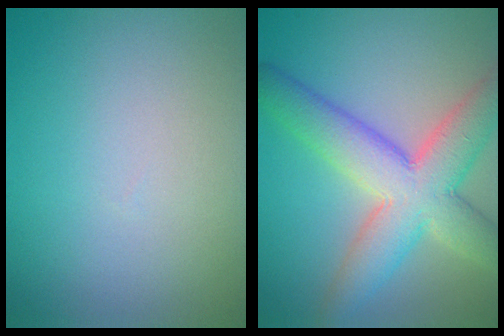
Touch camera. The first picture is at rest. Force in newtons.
{"total": 8.2, "press": 8.1, "slide": 0.4}